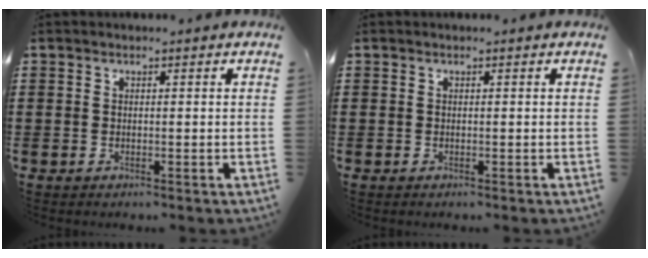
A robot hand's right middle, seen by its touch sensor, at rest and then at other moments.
{"total": 0.0}